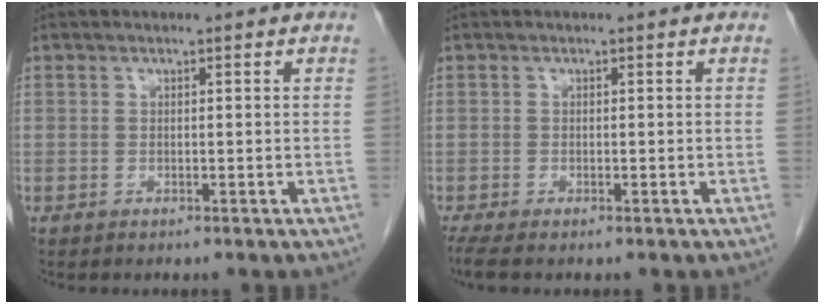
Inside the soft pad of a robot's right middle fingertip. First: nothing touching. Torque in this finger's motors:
{"motor_torque": [0.43, -0.23, 0.03, 0.04]}